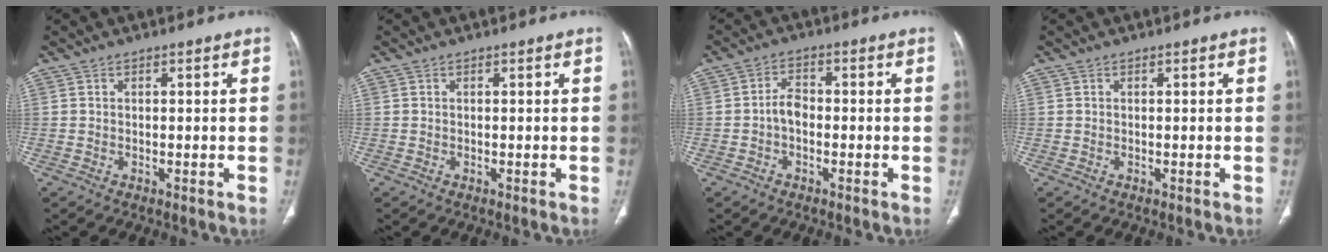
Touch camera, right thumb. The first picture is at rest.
{"total": 0.0}
{"total": 3.2, "force": [-0.8, 2.0, 2.3], "torque": [-0.032, 0.014, -0.021]}
{"total": 0.0}